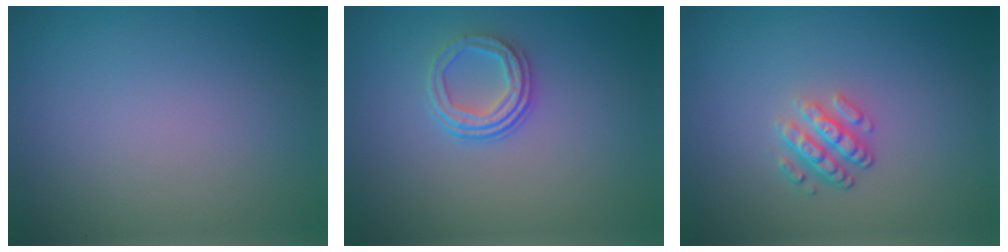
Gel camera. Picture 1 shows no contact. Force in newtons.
{"total": 3.0, "press": 2.3, "slide": 1.9}
{"total": 2.8, "press": 2.3, "slide": 1.5}